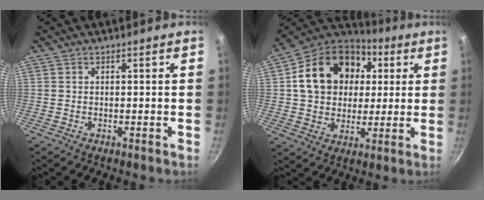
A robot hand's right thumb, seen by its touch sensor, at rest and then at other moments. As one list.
[{"total": 20.3, "force": [4.3, 15.8, 11.9], "torque": [-0.186, 0.023, 0.068]}]